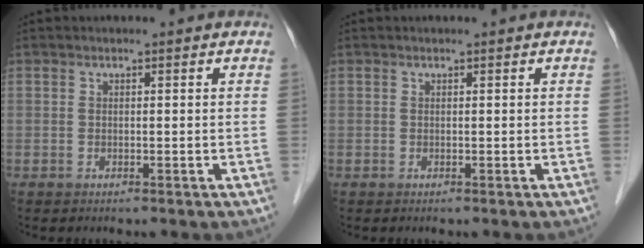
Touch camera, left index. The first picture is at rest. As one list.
[{"total": 0.0}]